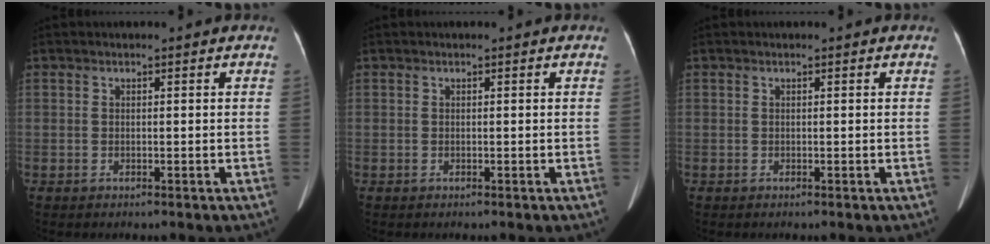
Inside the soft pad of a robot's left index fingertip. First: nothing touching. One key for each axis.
{"total": 0.0}
{"total": 0.0}